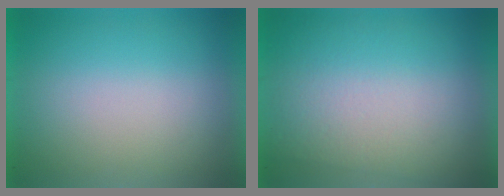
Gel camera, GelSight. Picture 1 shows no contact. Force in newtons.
{"total": 2.8}